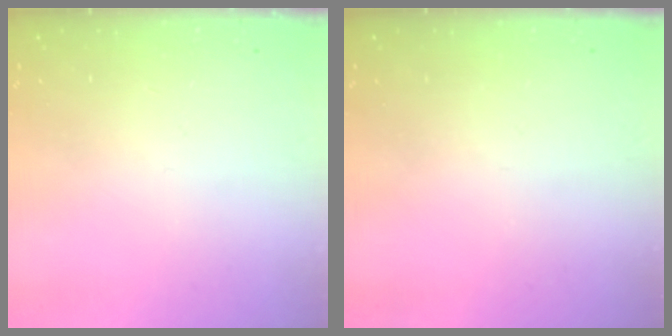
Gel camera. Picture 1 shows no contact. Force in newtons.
{"total": 0.0}